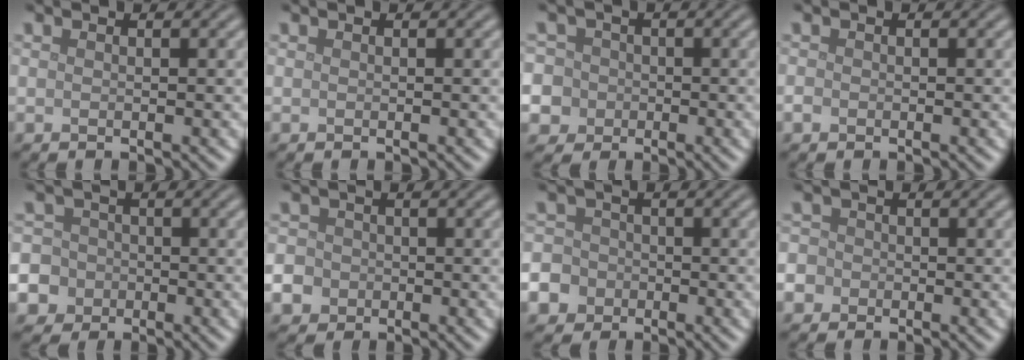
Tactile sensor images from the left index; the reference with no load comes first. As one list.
[{"total": 0.0}, {"total": 9.2, "force": [-2.2, 8.6, 2.4], "torque": [-0.061, 0.006, -0.075]}, {"total": 0.5, "force": [-0.3, 0.4, 0.1], "torque": [-0.001, -0.004, -0.006]}, {"total": 10.7, "force": [-4.2, 9.6, 2.3], "torque": [-0.070, -0.016, -0.107]}, {"total": 7.6, "force": [-3.0, 6.6, 2.1], "torque": [-0.056, -0.014, -0.082]}, {"total": 8.3, "force": [-3.9, 7.1, 1.9], "torque": [-0.057, -0.022, -0.094]}, {"total": 4.3, "force": [-1.7, 3.8, 1.1], "torque": [-0.014, 0.000, -0.057]}]